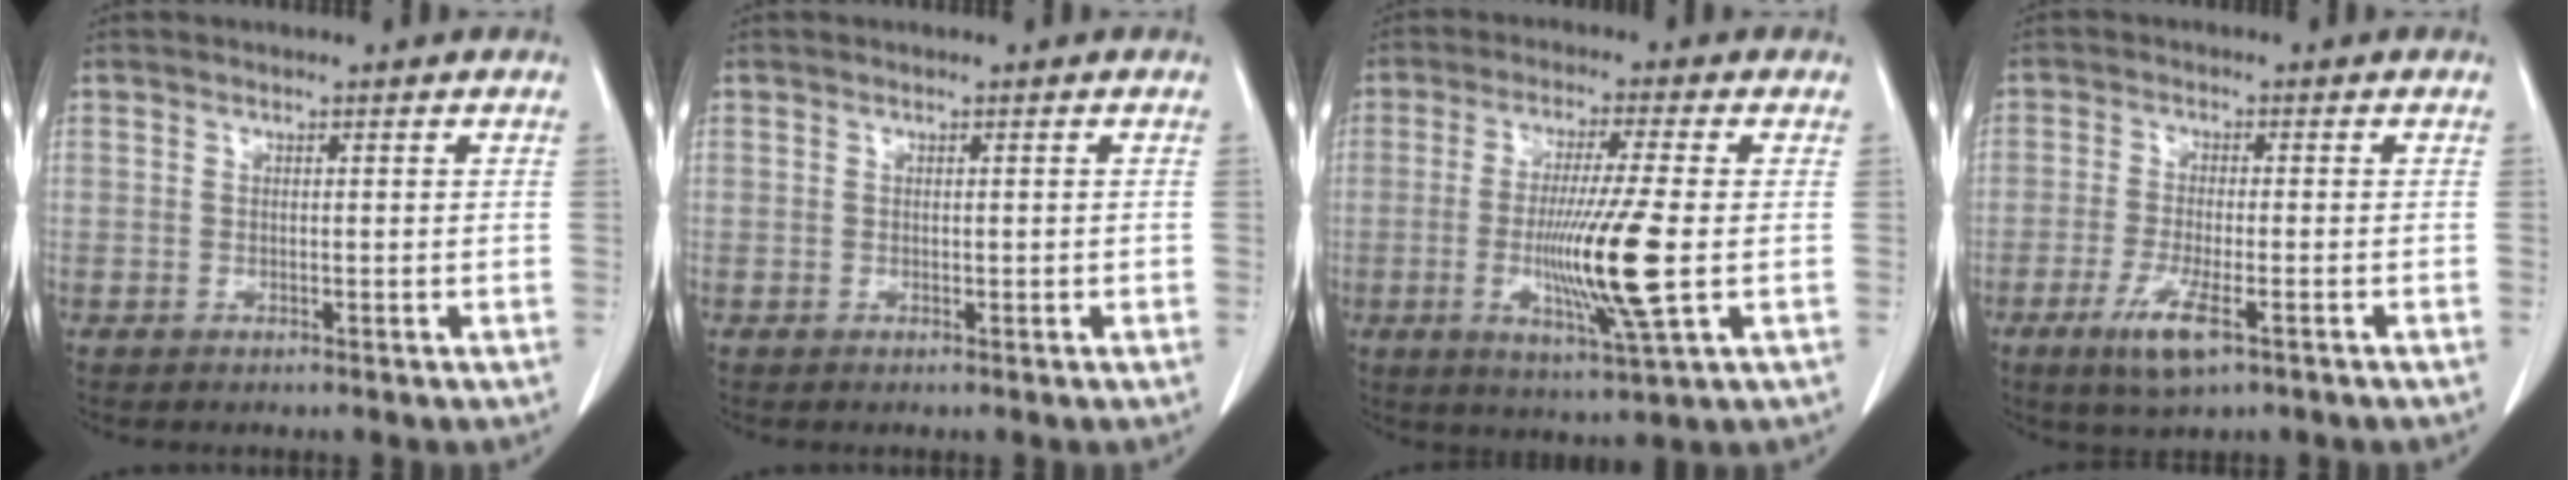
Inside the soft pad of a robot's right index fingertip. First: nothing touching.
{"total": 0.0}
{"total": 12.0, "force": [-1.8, -0.4, 11.9], "torque": [-0.223, -0.022, -0.035]}
{"total": 6.4, "force": [-3.4, 1.1, 5.3], "torque": [-0.106, -0.015, -0.057]}